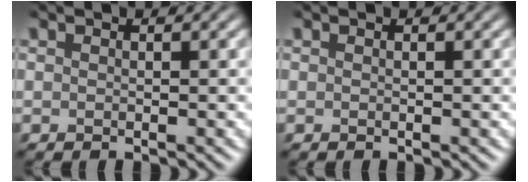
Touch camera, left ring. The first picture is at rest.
{"total": 0.0}